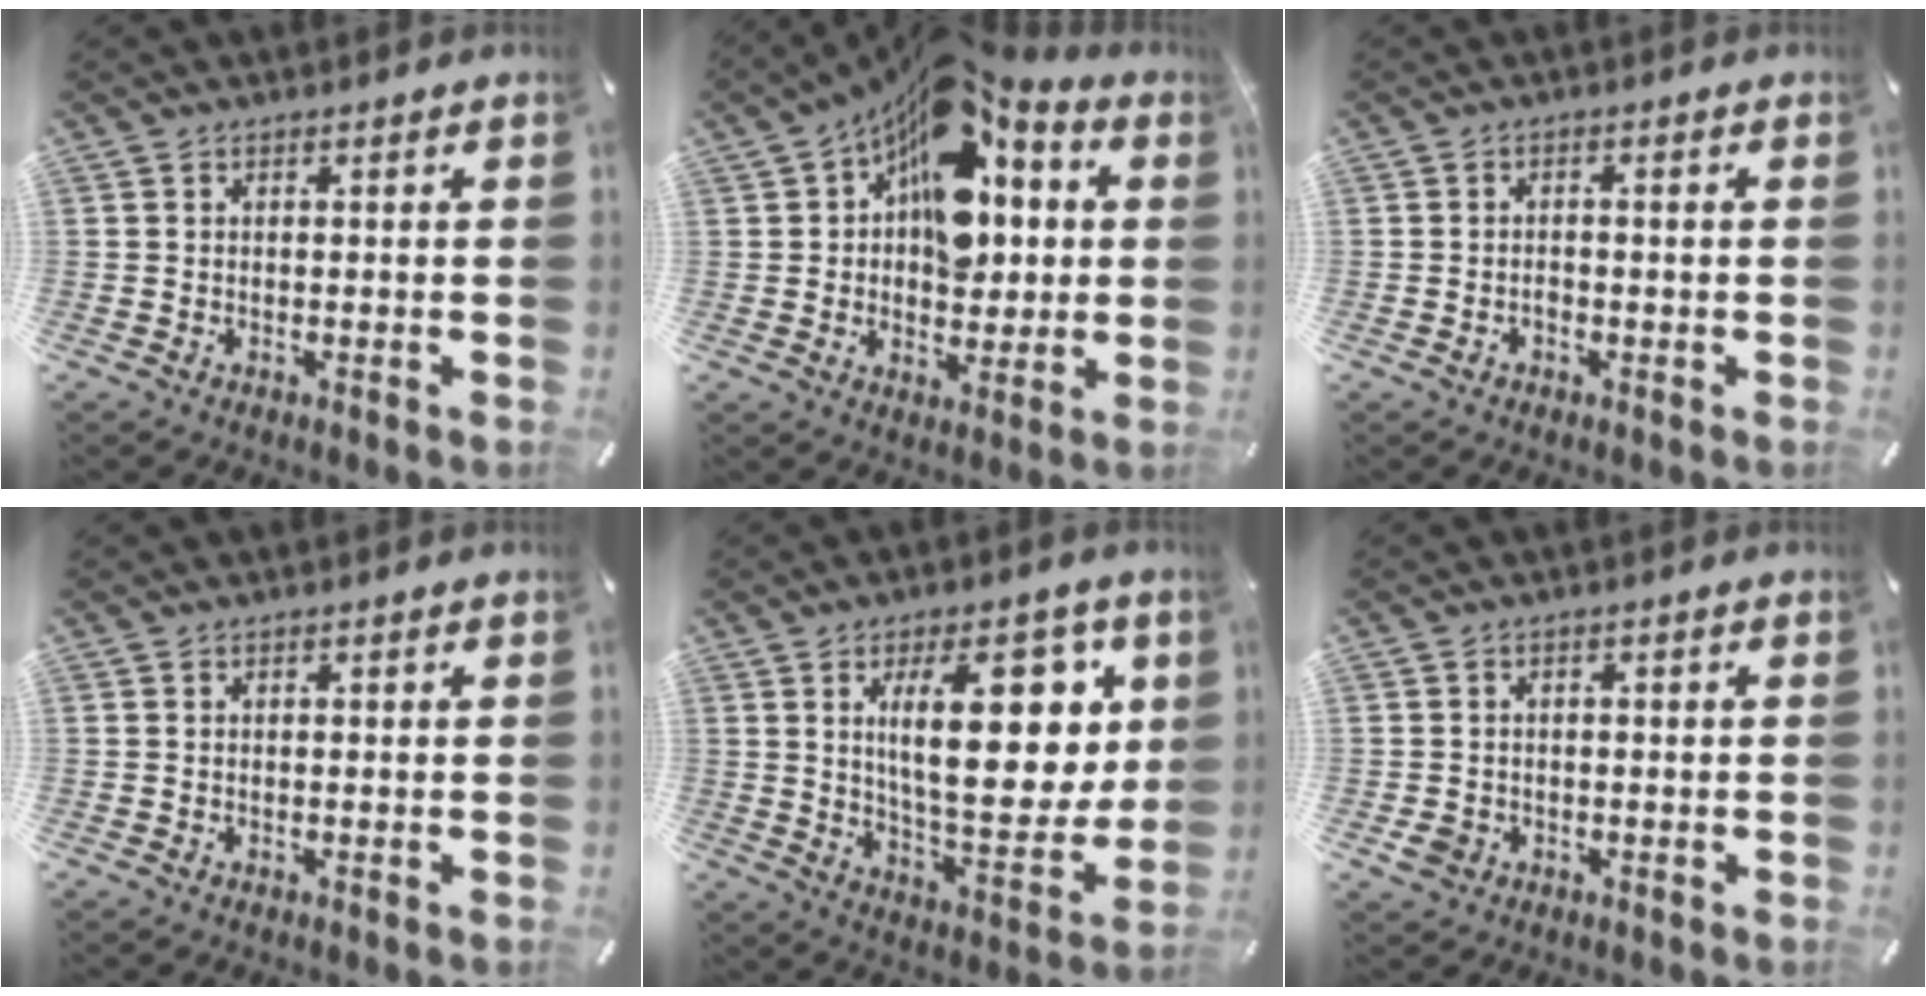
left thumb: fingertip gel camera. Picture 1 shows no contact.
{"total": 16.4, "force": [6.2, 11.3, 10.2], "torque": [-0.144, -0.047, 0.112]}
{"total": 1.4, "force": [-0.6, 0.8, 1.0], "torque": [-0.020, 0.002, -0.012]}
{"total": 0.0}
{"total": 22.2, "force": [7.4, 9.7, 18.5], "torque": [-0.276, -0.026, 0.109]}
{"total": 2.8, "force": [-0.9, 2.4, 1.2], "torque": [-0.026, 0.002, -0.019]}